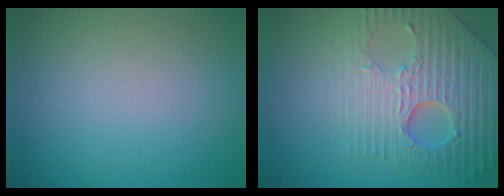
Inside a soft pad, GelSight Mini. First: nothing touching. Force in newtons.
{"total": 6.3, "press": 5.3, "slide": 3.4}